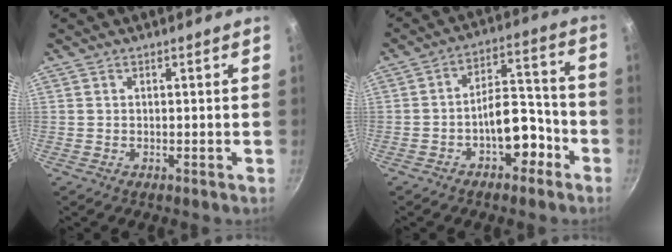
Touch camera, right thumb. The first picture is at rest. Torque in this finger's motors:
{"motor_torque": [1.42, 1.17, 1.33, -0.70, 0.34]}